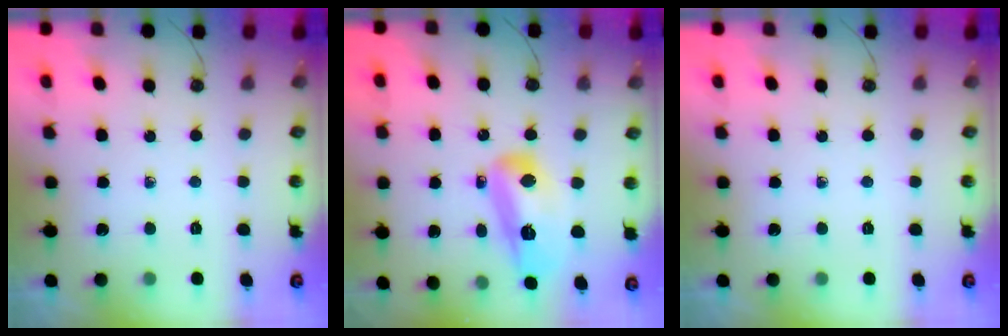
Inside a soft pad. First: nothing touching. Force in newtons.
{"total": 13.7, "press": 13.6, "slide": 1.5}
{"total": 0.0}